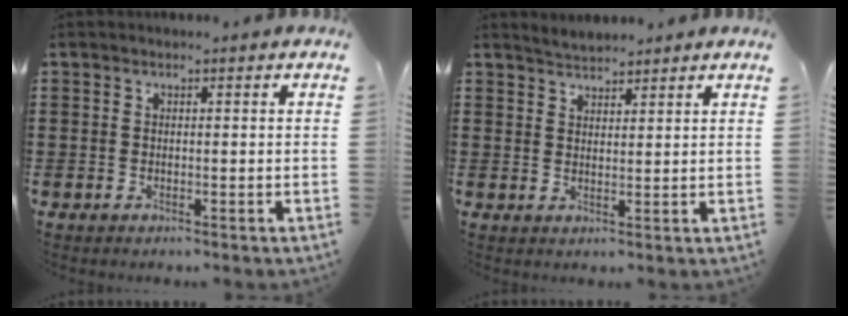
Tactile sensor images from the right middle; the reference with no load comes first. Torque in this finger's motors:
{"motor_torque": [0.00, 0.08, 0.20, -0.01]}